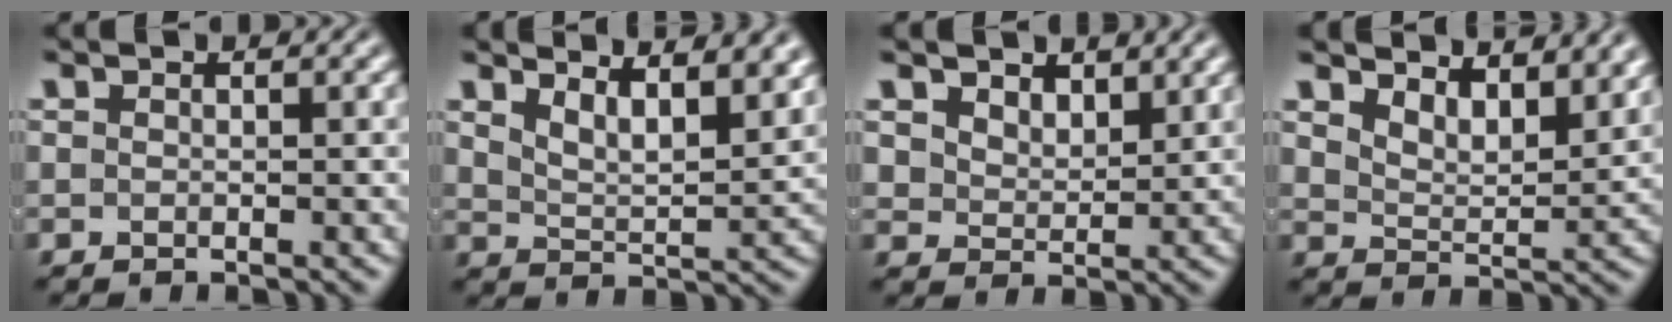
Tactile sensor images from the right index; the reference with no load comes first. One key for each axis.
{"total": 5.3, "fx": 3.4, "fy": 2.5, "fz": 3.3, "tx": -0.045, "ty": -0.003, "tz": 0.048}
{"total": 3.0, "fx": 2.6, "fy": 1.2, "fz": 0.8, "tx": -0.018, "ty": -0.016, "tz": 0.054}
{"total": 5.4, "fx": 4.4, "fy": 2.0, "fz": 2.4, "tx": -0.035, "ty": -0.006, "tz": 0.068}